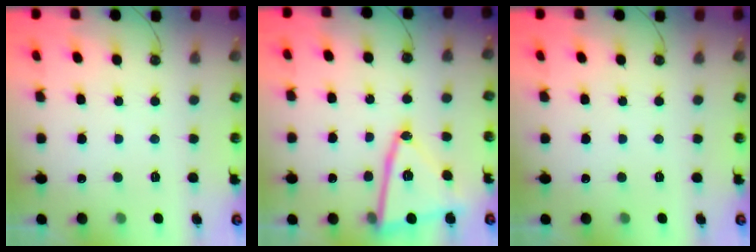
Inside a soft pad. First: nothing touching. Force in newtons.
{"total": 16.7, "press": 16.6, "slide": 1.5}
{"total": 0.0}